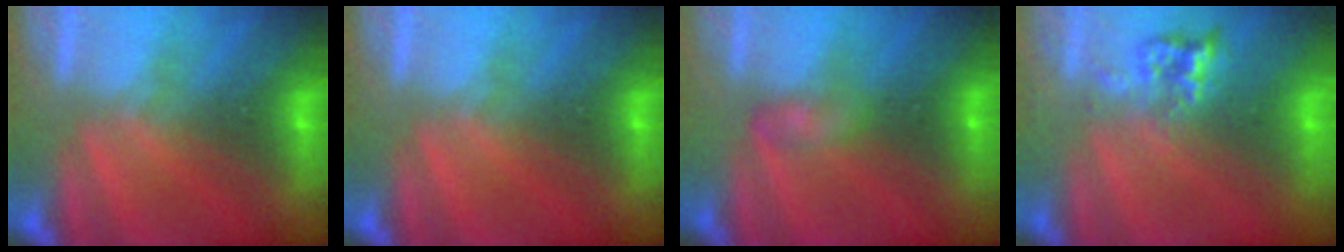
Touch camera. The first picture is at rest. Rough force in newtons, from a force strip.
{"total": 0.0}
{"total": 2.3}
{"total": 2.3}